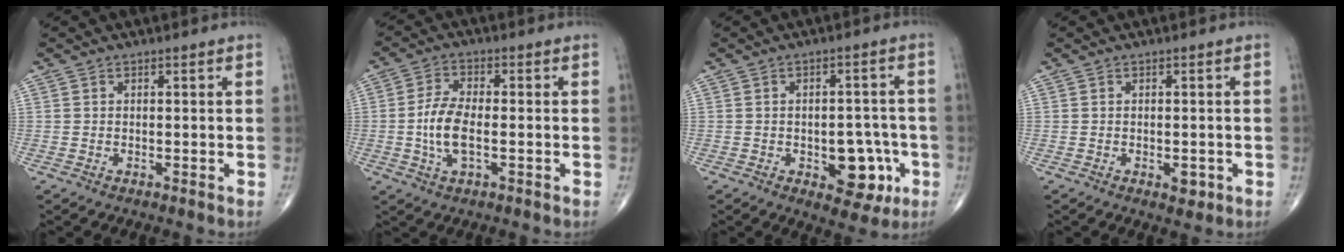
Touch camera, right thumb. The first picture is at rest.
{"total": 7.4, "force": [-1.1, 3.2, 6.6], "torque": [-0.141, 0.006, -0.024]}
{"total": 9.6, "force": [-3.0, 5.4, 7.2], "torque": [-0.055, 0.018, -0.030]}
{"total": 2.1, "force": [-0.7, 1.1, 1.6], "torque": [-0.013, 0.000, -0.007]}